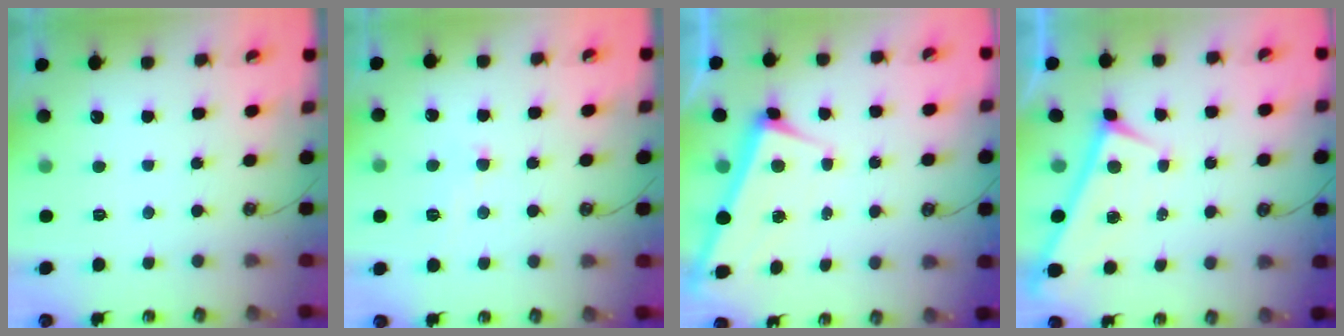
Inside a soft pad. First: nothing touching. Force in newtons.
{"total": 3.2, "press": 3.2, "slide": 0.5}
{"total": 2.7, "press": 2.7, "slide": 0.4}
{"total": 0.0}